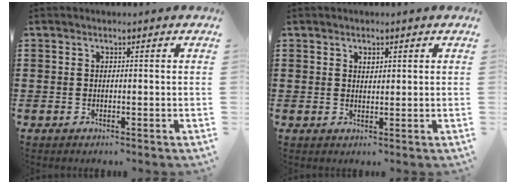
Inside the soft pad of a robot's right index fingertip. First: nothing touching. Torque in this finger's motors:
{"motor_torque": [0.03, -0.02, 0.00, 0.03]}